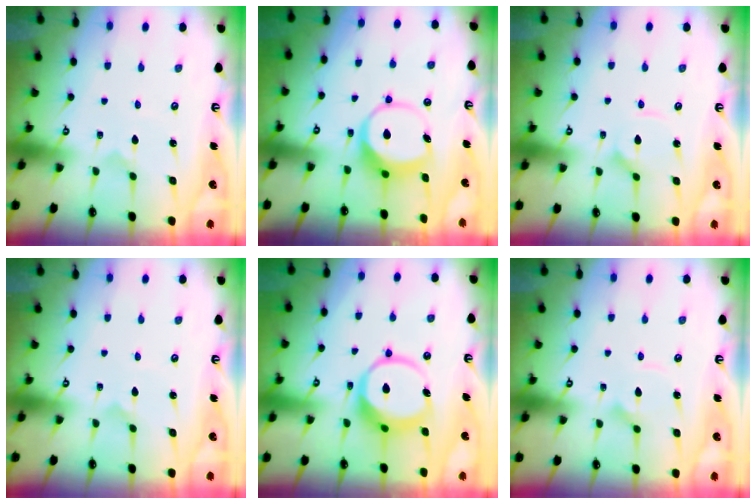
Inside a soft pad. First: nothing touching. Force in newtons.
{"total": 9.2, "press": 9.2, "slide": 0.9}
{"total": 3.0, "press": 2.9, "slide": 0.4}
{"total": 0.0}
{"total": 11.7, "press": 11.6, "slide": 1.2}
{"total": 4.2, "press": 4.2, "slide": 0.4}